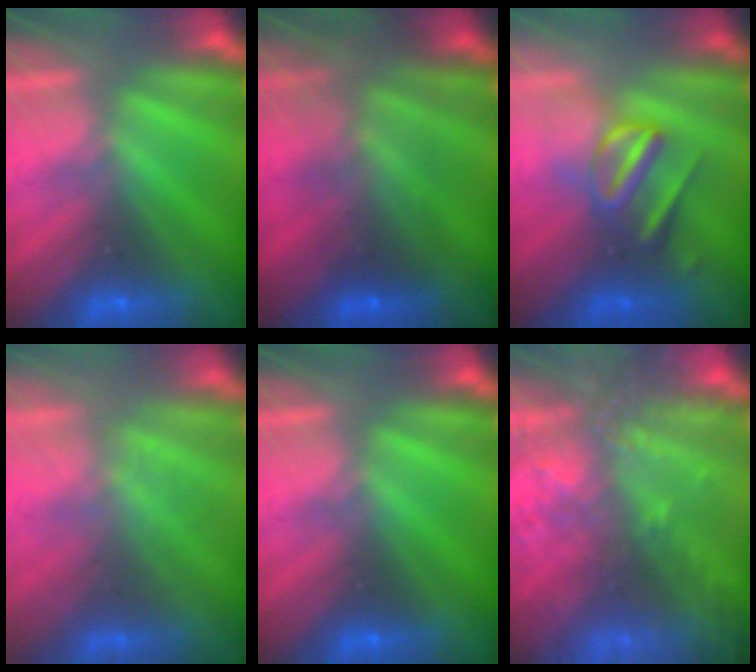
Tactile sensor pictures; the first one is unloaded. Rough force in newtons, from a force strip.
{"total": 7.1}
{"total": 2.9}
{"total": 1.8}
{"total": 0.0}
{"total": 8.5}